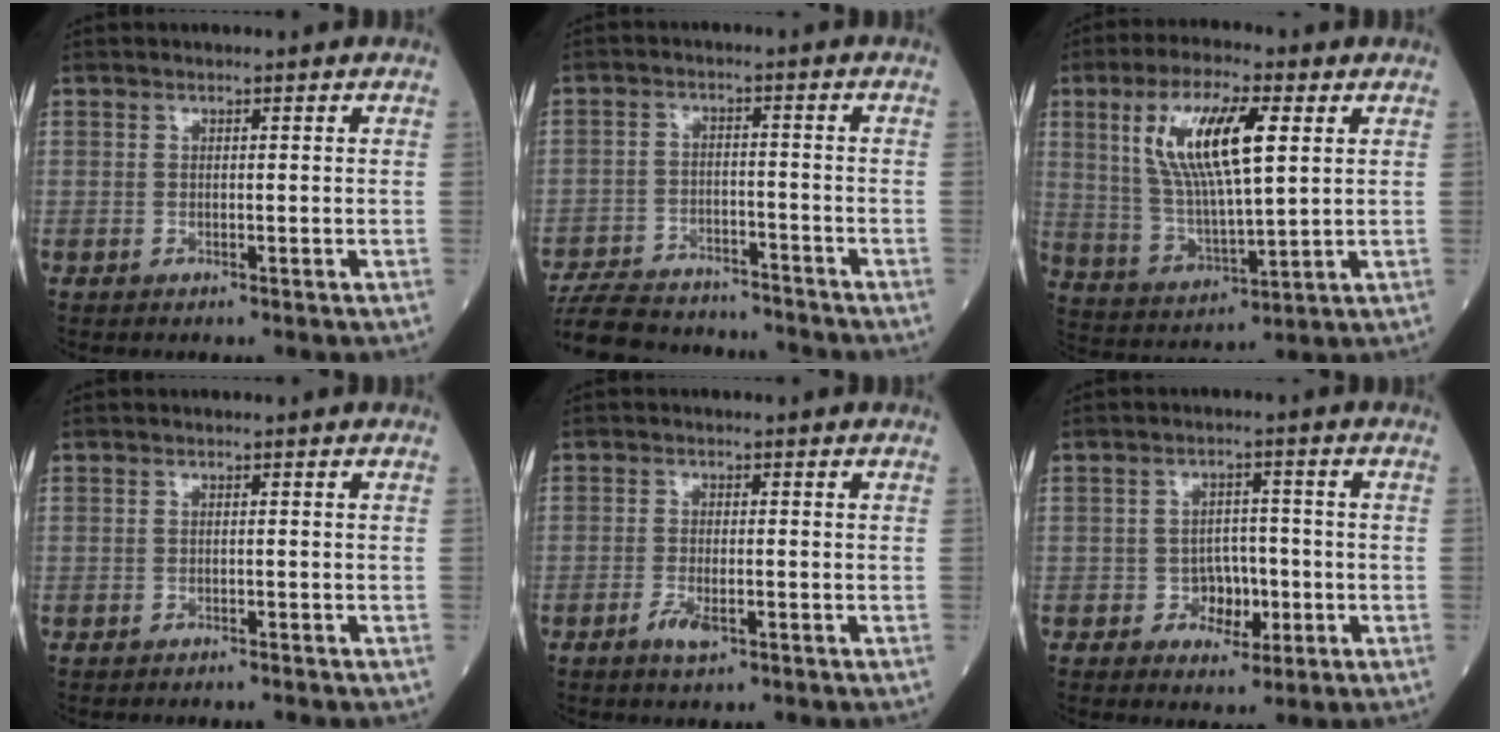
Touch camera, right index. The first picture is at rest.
{"total": 15.9, "force": [-14.6, 4.4, 4.5], "torque": [-0.098, 0.005, -0.217]}
{"total": 13.8, "force": [4.4, 3.2, 12.7], "torque": [-0.259, 0.010, 0.085]}
{"total": 1.6, "force": [-1.6, 0.1, 0.4], "torque": [-0.008, -0.001, -0.020]}
{"total": 2.9, "force": [-1.5, 0.7, 2.3], "torque": [-0.048, -0.003, -0.028]}
{"total": 6.5, "force": [-2.2, 3.3, 5.1], "torque": [-0.086, 0.006, -0.032]}